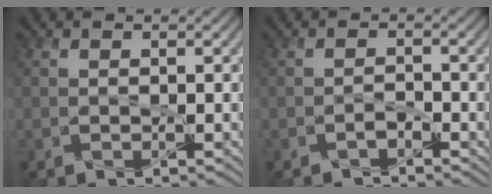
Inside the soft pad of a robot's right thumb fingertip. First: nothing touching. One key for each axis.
{"total": 1.3, "fx": -1.0, "fy": -0.7, "fz": 0.4, "tx": -0.003, "ty": 0.003, "tz": -0.014}